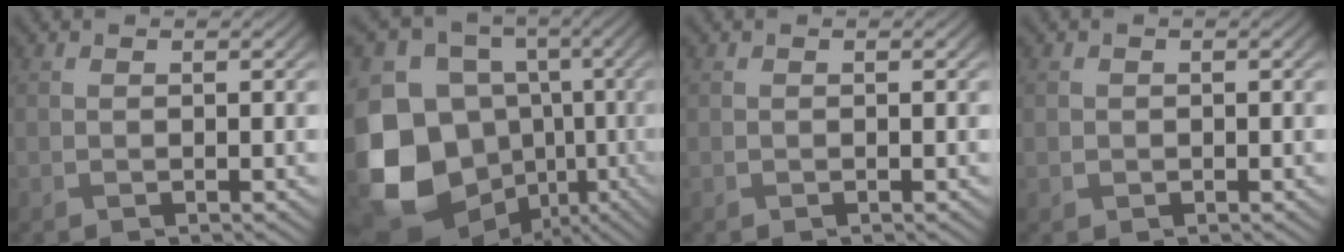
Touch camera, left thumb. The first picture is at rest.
{"total": 17.9, "force": [-4.4, 14.6, 9.4], "torque": [-0.256, -0.035, -0.071]}
{"total": 0.0}
{"total": 0.9, "force": [-0.1, 0.9, 0.0], "torque": [0.001, -0.006, -0.004]}